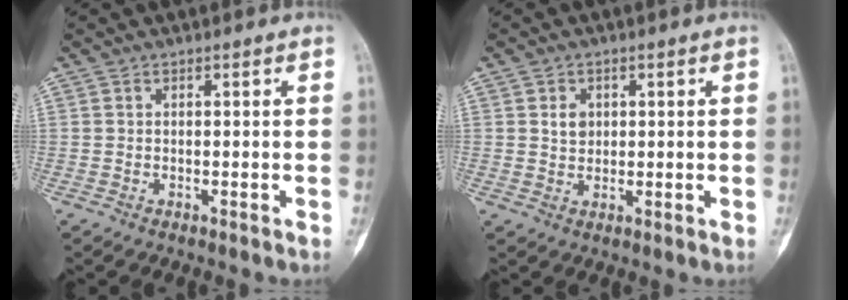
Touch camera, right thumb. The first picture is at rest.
{"total": 2.8, "force": [0.8, 2.2, 1.5], "torque": [-0.012, -0.002, 0.014]}